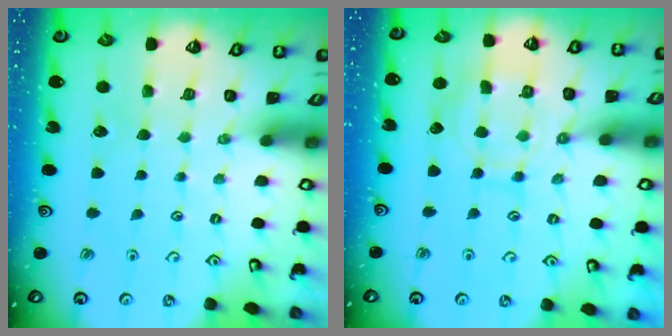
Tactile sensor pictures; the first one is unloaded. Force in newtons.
{"total": 10.7, "press": 10.7, "slide": 0.9}